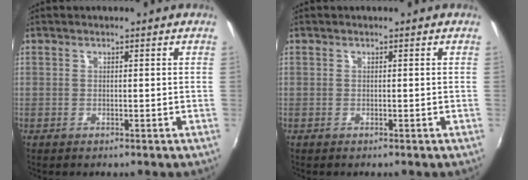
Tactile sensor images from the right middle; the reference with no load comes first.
{"total": 0.0}